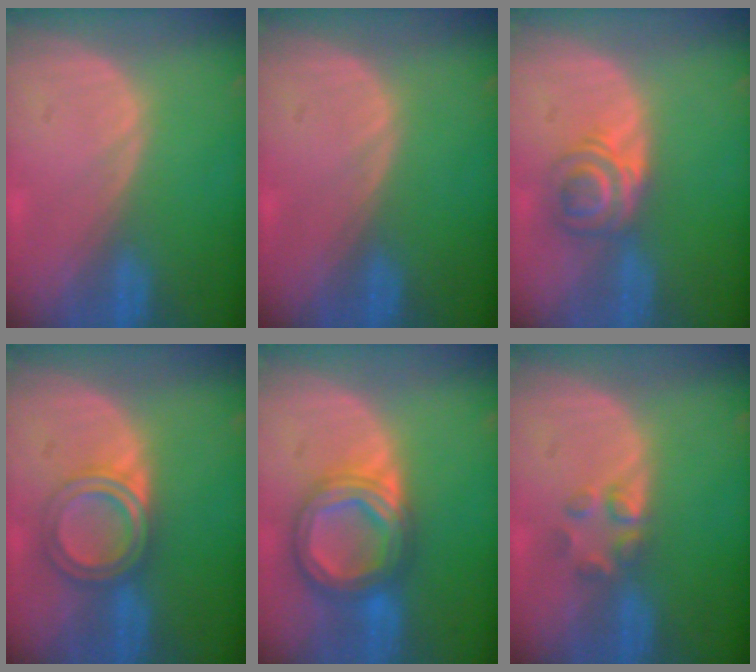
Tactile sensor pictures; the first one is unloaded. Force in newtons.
{"total": 0.0}
{"total": 5.9, "press": 4.9, "slide": 3.2}
{"total": 5.3, "press": 5.3, "slide": 0.2}
{"total": 8.4, "press": 8.4, "slide": 0.7}
{"total": 2.9, "press": 2.9, "slide": 0.3}